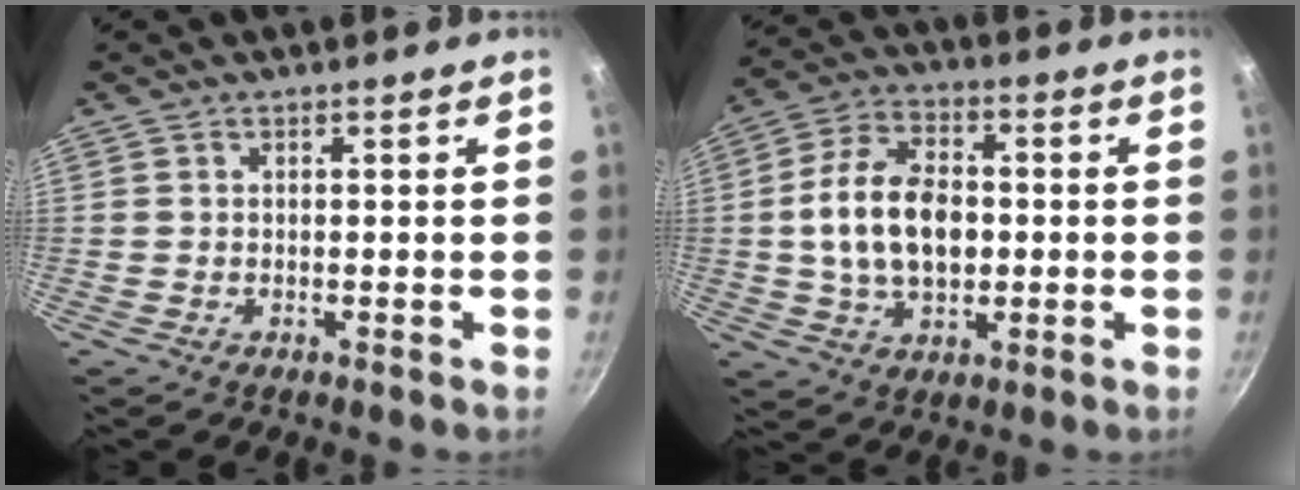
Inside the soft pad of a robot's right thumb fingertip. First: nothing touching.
{"total": 14.3, "force": [0.0, 9.1, 11.1], "torque": [-0.181, 0.019, -0.006]}